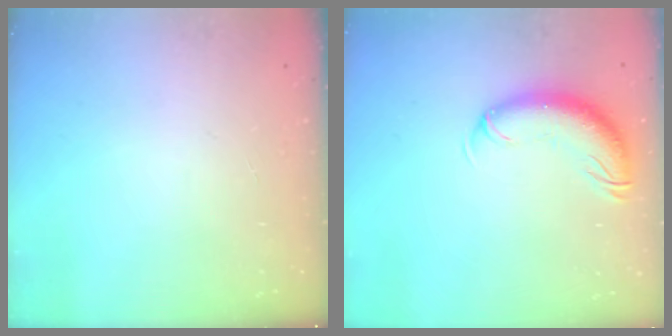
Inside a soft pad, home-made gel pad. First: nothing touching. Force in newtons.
{"total": 12.1, "press": 11.8, "slide": 2.7}